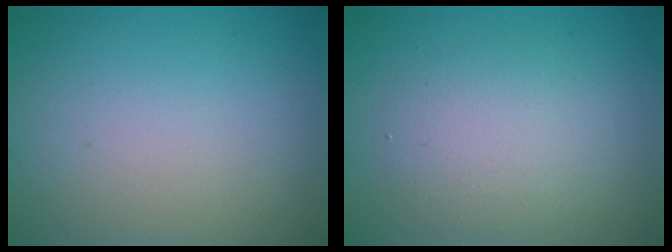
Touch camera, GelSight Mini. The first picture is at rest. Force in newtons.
{"total": 3.4, "press": 3.4, "slide": 0.2}